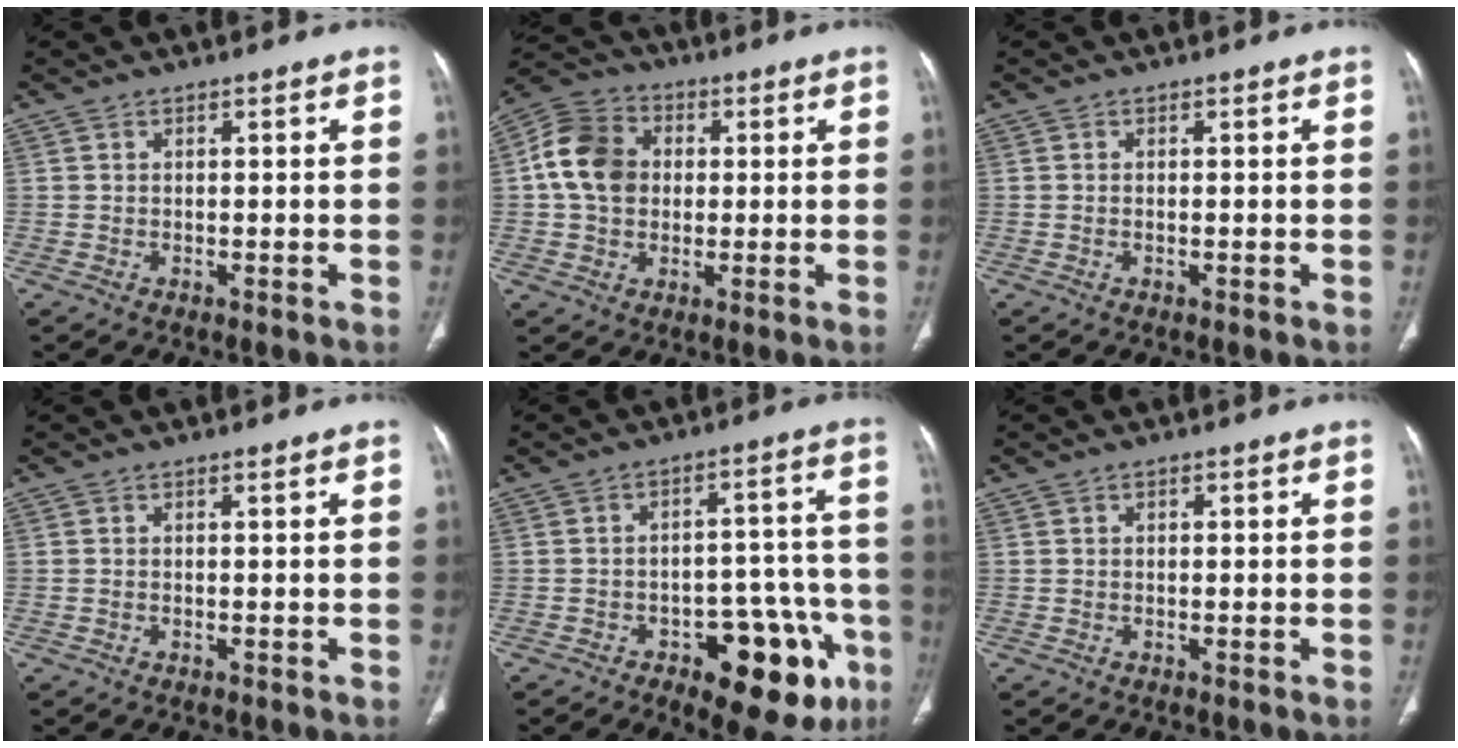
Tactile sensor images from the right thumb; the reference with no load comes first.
{"total": 11.2, "force": [0.8, 9.1, 6.5], "torque": [-0.107, 0.021, 0.006]}
{"total": 0.0}
{"total": 0.0}
{"total": 17.6, "force": [-8.2, 8.3, 13.2], "torque": [-0.110, 0.049, -0.096]}
{"total": 0.5, "force": [0.1, 0.4, 0.3], "torque": [-0.003, 0.001, 0.002]}